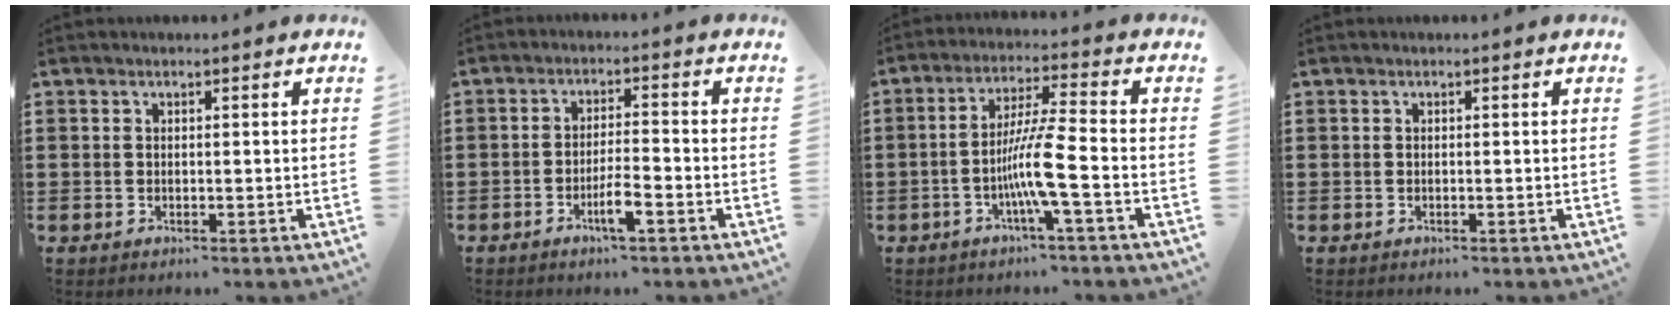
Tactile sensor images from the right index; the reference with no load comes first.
{"total": 3.8, "force": [-2.3, 0.5, 3.0], "torque": [-0.060, 0.001, -0.044]}
{"total": 8.1, "force": [-2.8, -0.1, 7.6], "torque": [-0.151, -0.010, -0.058]}
{"total": 0.0}